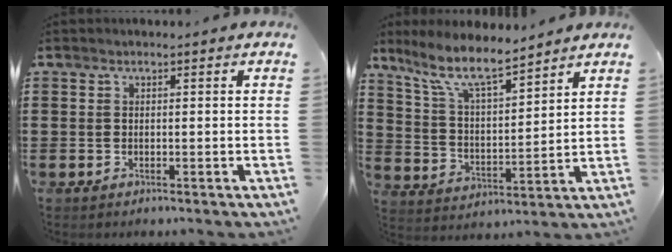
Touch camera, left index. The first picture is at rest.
{"total": 8.5, "force": [7.2, 1.4, 4.3], "torque": [-0.112, -0.031, 0.127]}